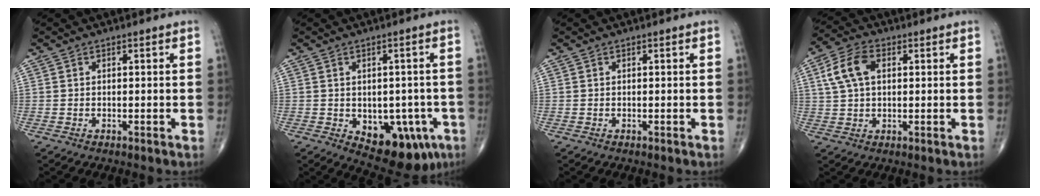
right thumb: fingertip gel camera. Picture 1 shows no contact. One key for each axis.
{"total": 12.3, "fx": -4.3, "fy": 7.6, "fz": 8.8, "tx": -0.070, "ty": 0.013, "tz": -0.040}
{"total": 0.0}
{"total": 8.0, "fx": 2.1, "fy": 4.9, "fz": 6.0, "tx": -0.120, "ty": 0.014, "tz": 0.038}